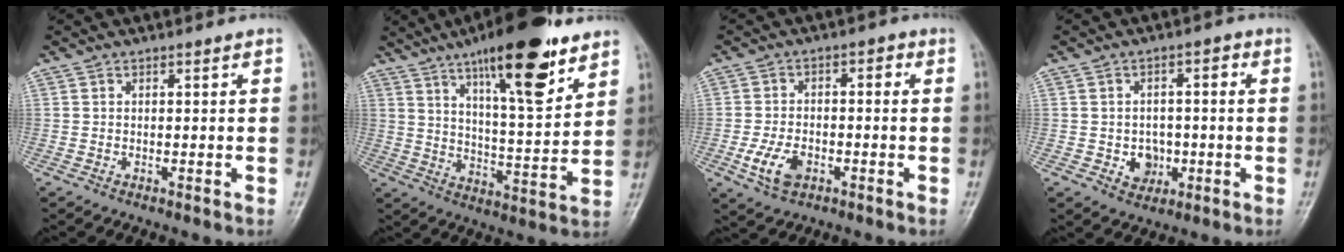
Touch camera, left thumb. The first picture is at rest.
{"total": 19.1, "force": [11.6, 5.2, 14.2], "torque": [-0.191, -0.056, 0.187]}
{"total": 7.5, "force": [-2.6, 4.8, 5.2], "torque": [-0.087, 0.019, -0.045]}
{"total": 5.9, "force": [-1.3, 4.9, 2.9], "torque": [-0.009, 0.014, -0.017]}